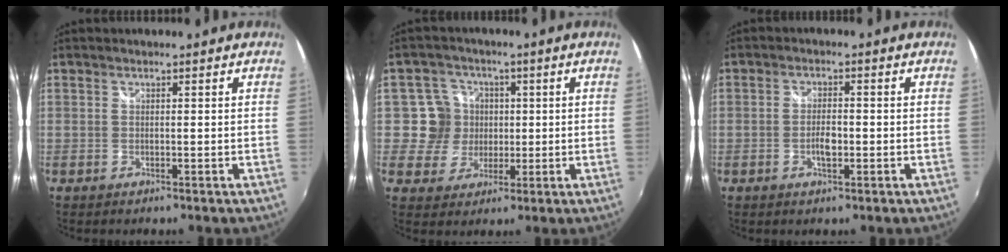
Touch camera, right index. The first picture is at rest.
{"total": 6.7, "force": [0.2, 6.6, 0.4], "torque": [-0.010, 0.008, -0.002]}
{"total": 3.2, "force": [-1.0, 1.4, 2.6], "torque": [-0.051, 0.000, -0.017]}